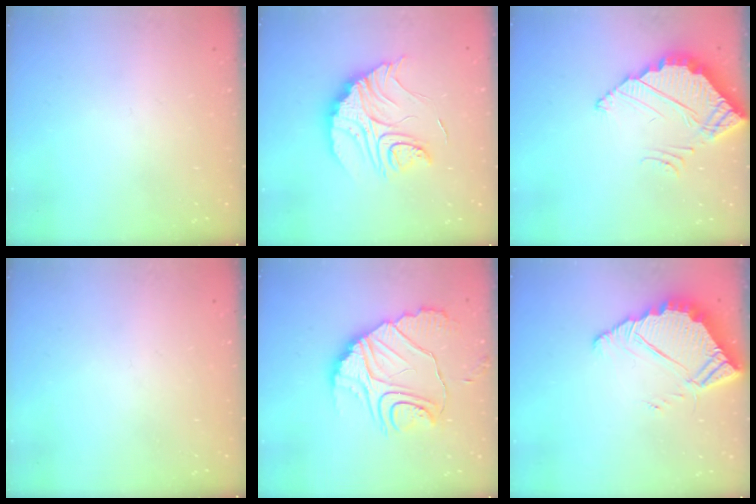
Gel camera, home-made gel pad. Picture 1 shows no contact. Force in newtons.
{"total": 15.8, "press": 15.8, "slide": 1.3}
{"total": 3.9, "press": 3.8, "slide": 0.3}
{"total": 0.0}
{"total": 14.2, "press": 14.1, "slide": 0.8}
{"total": 7.1, "press": 7.1, "slide": 0.5}